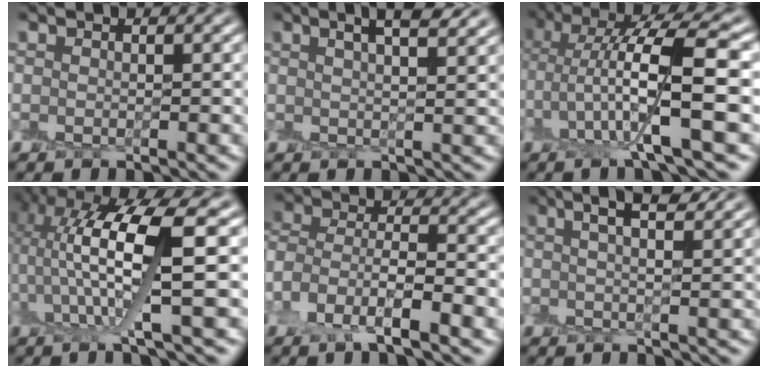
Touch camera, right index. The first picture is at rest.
{"total": 4.3, "force": [2.5, 1.0, 3.3], "torque": [-0.037, 0.016, 0.020]}
{"total": 9.3, "force": [0.5, 2.2, 9.0], "torque": [-0.156, 0.013, 0.009]}
{"total": 9.7, "force": [2.1, 2.2, 9.2], "torque": [-0.172, 0.008, 0.043]}
{"total": 6.1, "force": [-2.8, 2.7, 4.7], "torque": [-0.086, 0.004, -0.058]}
{"total": 3.7, "force": [1.9, 0.7, 3.1], "torque": [-0.045, 0.008, 0.025]}